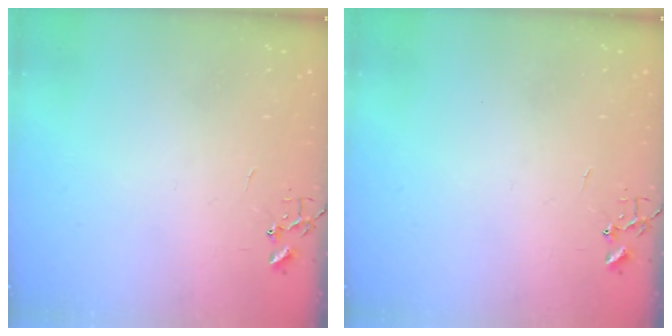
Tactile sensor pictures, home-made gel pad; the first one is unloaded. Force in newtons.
{"total": 0.0}